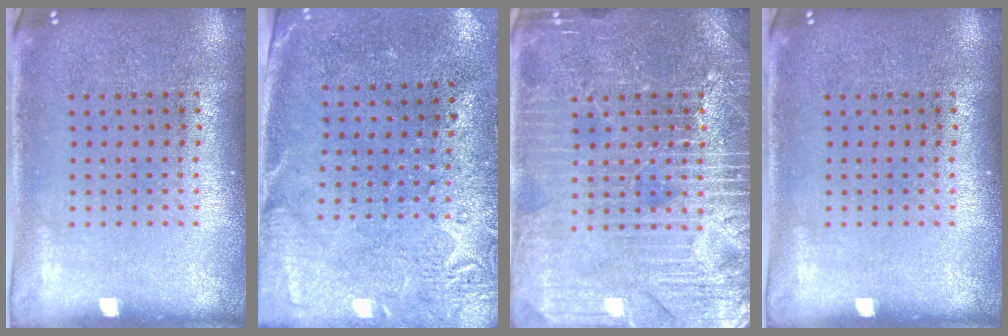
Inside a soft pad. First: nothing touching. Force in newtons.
{"total": 2.7, "press": 2.2, "slide": 1.5}
{"total": 4.2, "press": 4.2, "slide": 0.6}
{"total": 0.0}